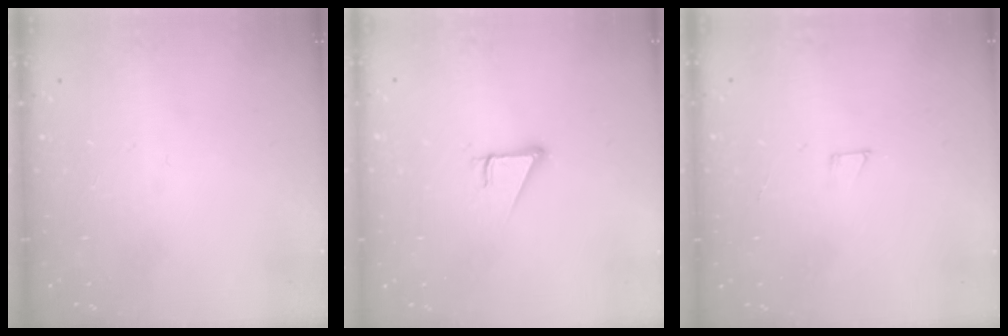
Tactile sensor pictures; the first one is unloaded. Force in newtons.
{"total": 3.0, "press": 3.0, "slide": 0.1}
{"total": 2.0, "press": 2.0, "slide": 0.0}